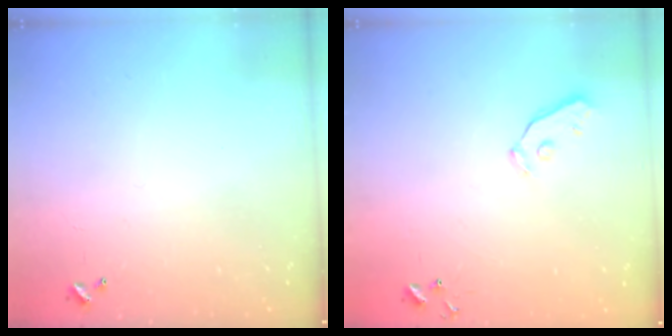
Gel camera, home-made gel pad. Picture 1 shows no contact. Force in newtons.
{"total": 3.7, "press": 3.6, "slide": 0.8}